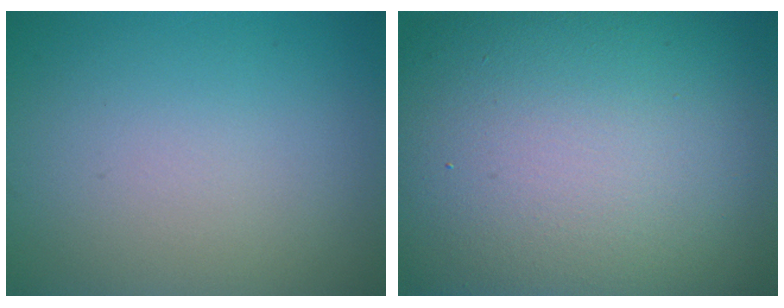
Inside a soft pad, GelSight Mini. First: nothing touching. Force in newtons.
{"total": 19.7, "press": 19.7, "slide": 0.7}